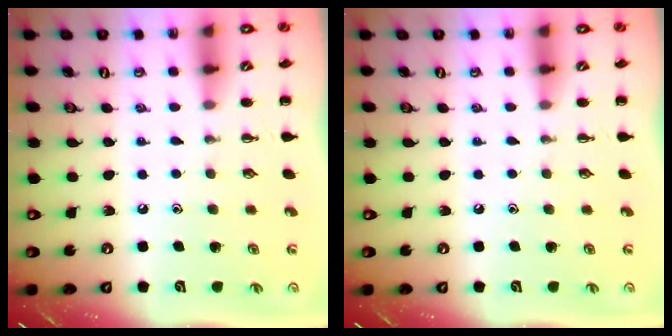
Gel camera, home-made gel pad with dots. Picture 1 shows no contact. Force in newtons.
{"total": 0.0}